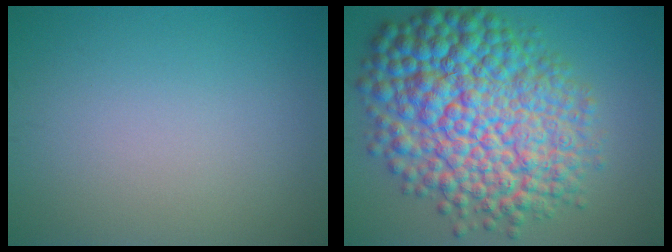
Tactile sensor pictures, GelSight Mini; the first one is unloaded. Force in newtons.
{"total": 14.0, "press": 14.0, "slide": 0.2}